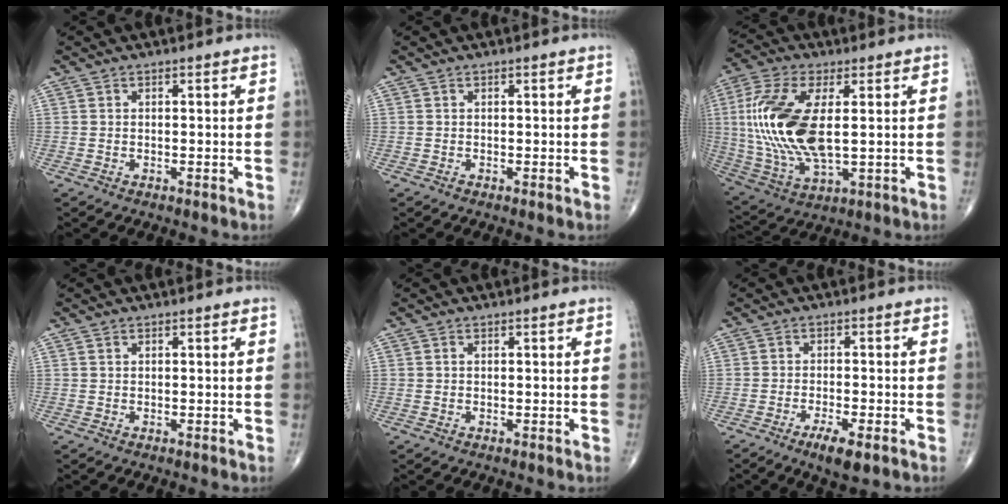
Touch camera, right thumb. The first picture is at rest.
{"total": 0.0}
{"total": 19.5, "force": [1.8, 8.8, 17.2], "torque": [-0.381, -0.012, 0.039]}
{"total": 0.0}
{"total": 0.5, "force": [0.1, 0.4, 0.4], "torque": [-0.010, 0.000, 0.003]}
{"total": 5.0, "force": [-2.8, 1.1, 3.9], "torque": [-0.072, 0.001, -0.045]}